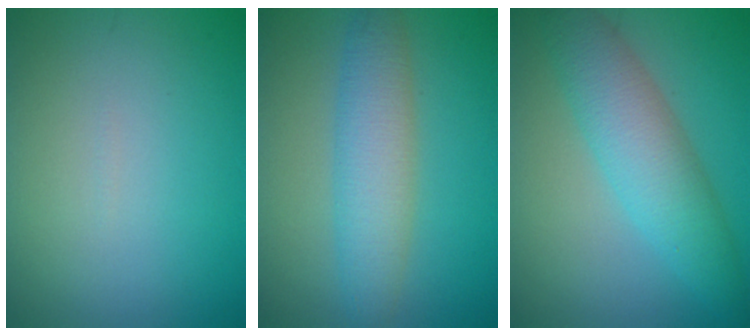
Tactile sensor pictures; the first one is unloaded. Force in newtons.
{"total": 4.7, "press": 4.7, "slide": 0.1}
{"total": 5.6, "press": 5.6, "slide": 0.1}